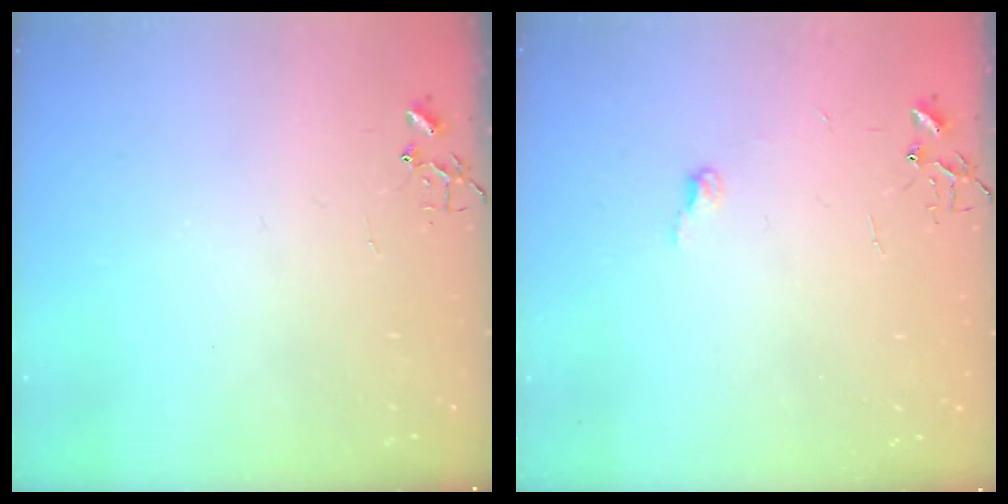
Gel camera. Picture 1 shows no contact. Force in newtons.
{"total": 5.5, "press": 5.5, "slide": 0.6}